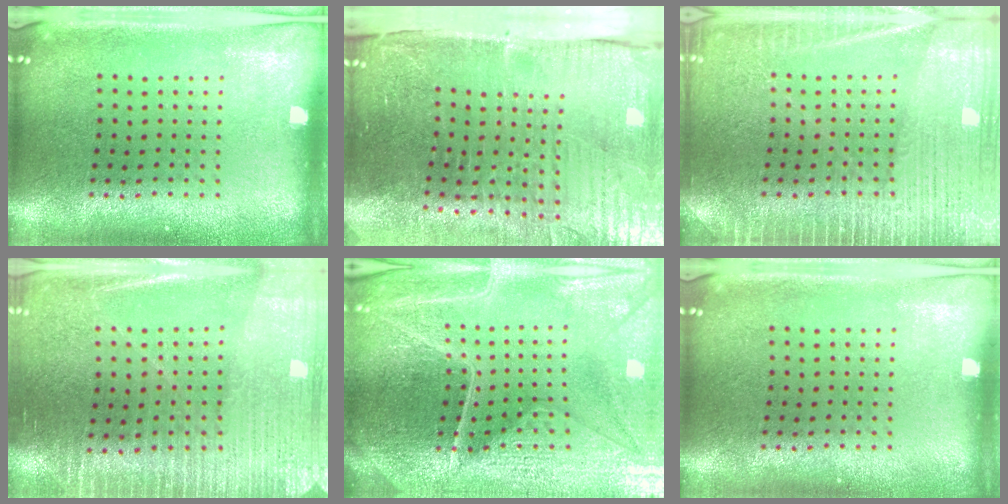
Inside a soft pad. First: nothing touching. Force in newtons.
{"total": 5.2, "press": 4.4, "slide": 2.8}
{"total": 4.9, "press": 4.9, "slide": 0.7}
{"total": 3.2, "press": 3.0, "slide": 1.0}
{"total": 5.9, "press": 5.4, "slide": 2.4}
{"total": 0.0}